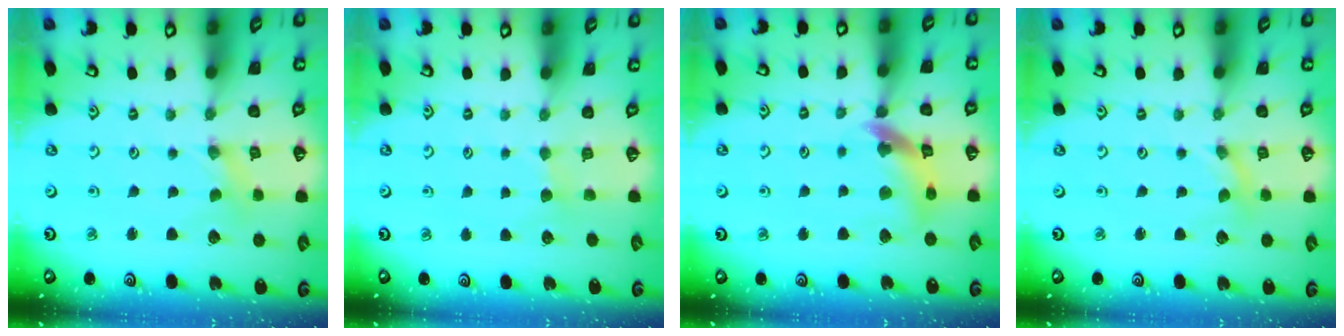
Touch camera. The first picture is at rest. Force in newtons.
{"total": 2.9, "press": 2.9, "slide": 0.4}
{"total": 12.7, "press": 12.6, "slide": 1.6}
{"total": 0.0}